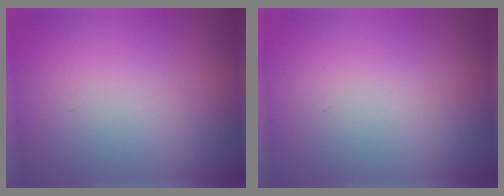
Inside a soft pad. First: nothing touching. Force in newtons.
{"total": 0.0}